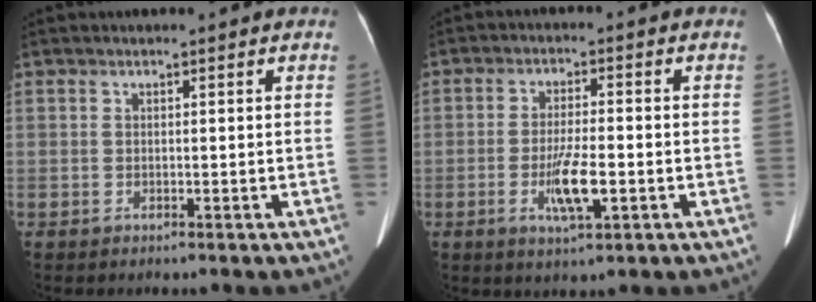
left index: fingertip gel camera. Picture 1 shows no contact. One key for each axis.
{"total": 6.3, "fx": -1.9, "fy": 1.1, "fz": 5.9, "tx": -0.114, "ty": -0.007, "tz": -0.032}